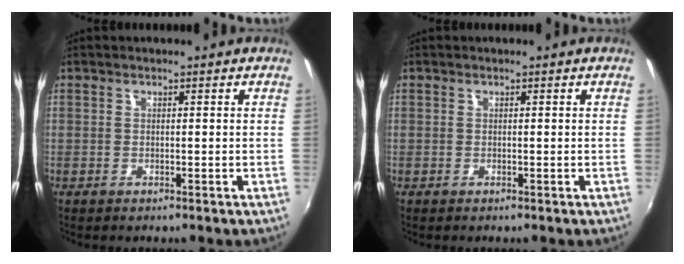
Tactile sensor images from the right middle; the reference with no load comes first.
{"total": 0.0}